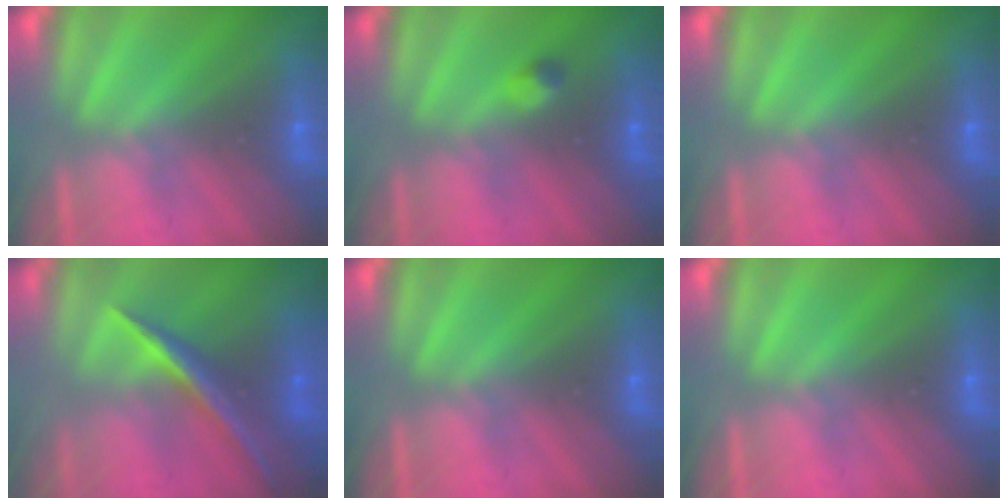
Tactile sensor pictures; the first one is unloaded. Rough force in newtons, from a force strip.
{"total": 2.4}
{"total": 0.0}
{"total": 1.8}
{"total": 0.0}
{"total": 0.0}